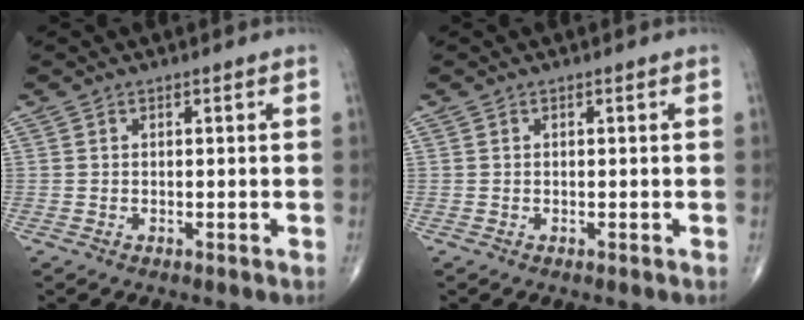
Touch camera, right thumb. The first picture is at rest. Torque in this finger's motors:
{"motor_torque": [-0.02, -0.03, -0.07, -0.19, 0.01]}